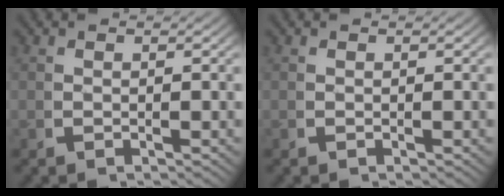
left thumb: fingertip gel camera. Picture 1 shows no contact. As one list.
[{"total": 0.0}]